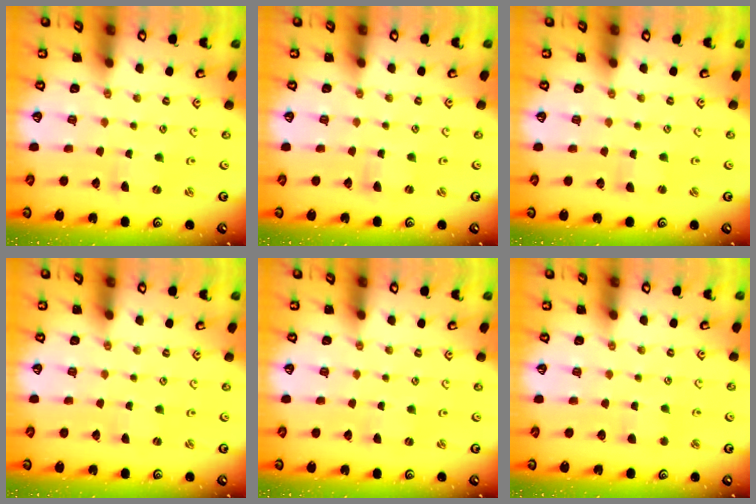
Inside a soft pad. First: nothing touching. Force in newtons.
{"total": 0.0}
{"total": 0.8, "press": 0.8, "slide": 0.1}
{"total": 0.7, "press": 0.7, "slide": 0.1}
{"total": 1.1, "press": 1.0, "slide": 0.4}
{"total": 3.1, "press": 3.1, "slide": 0.3}